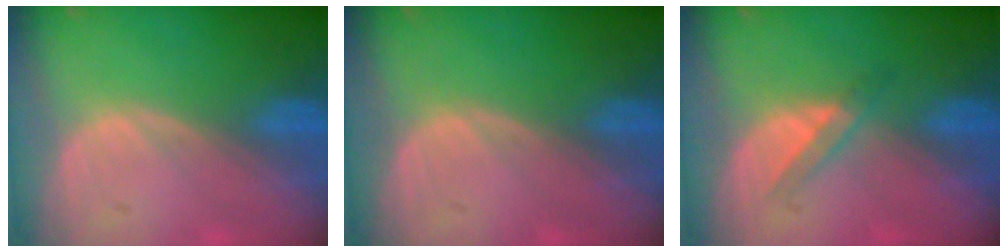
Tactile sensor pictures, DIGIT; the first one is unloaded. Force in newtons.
{"total": 0.0}
{"total": 2.6, "press": 2.4, "slide": 1.0}